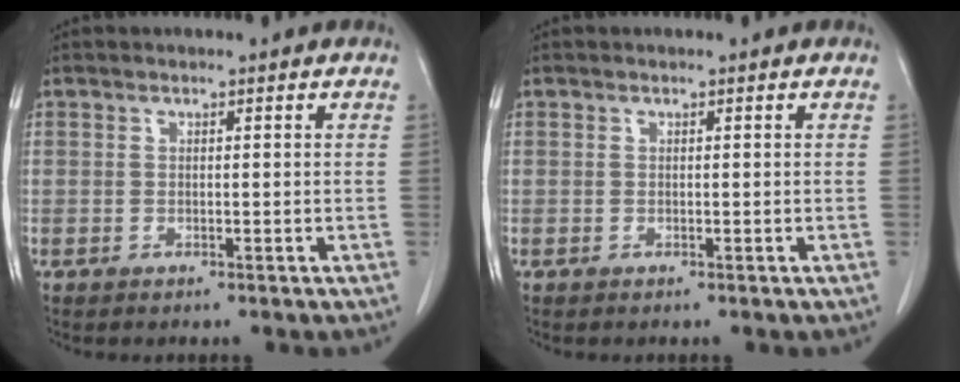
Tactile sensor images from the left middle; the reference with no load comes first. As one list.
[{"total": 0.0}]